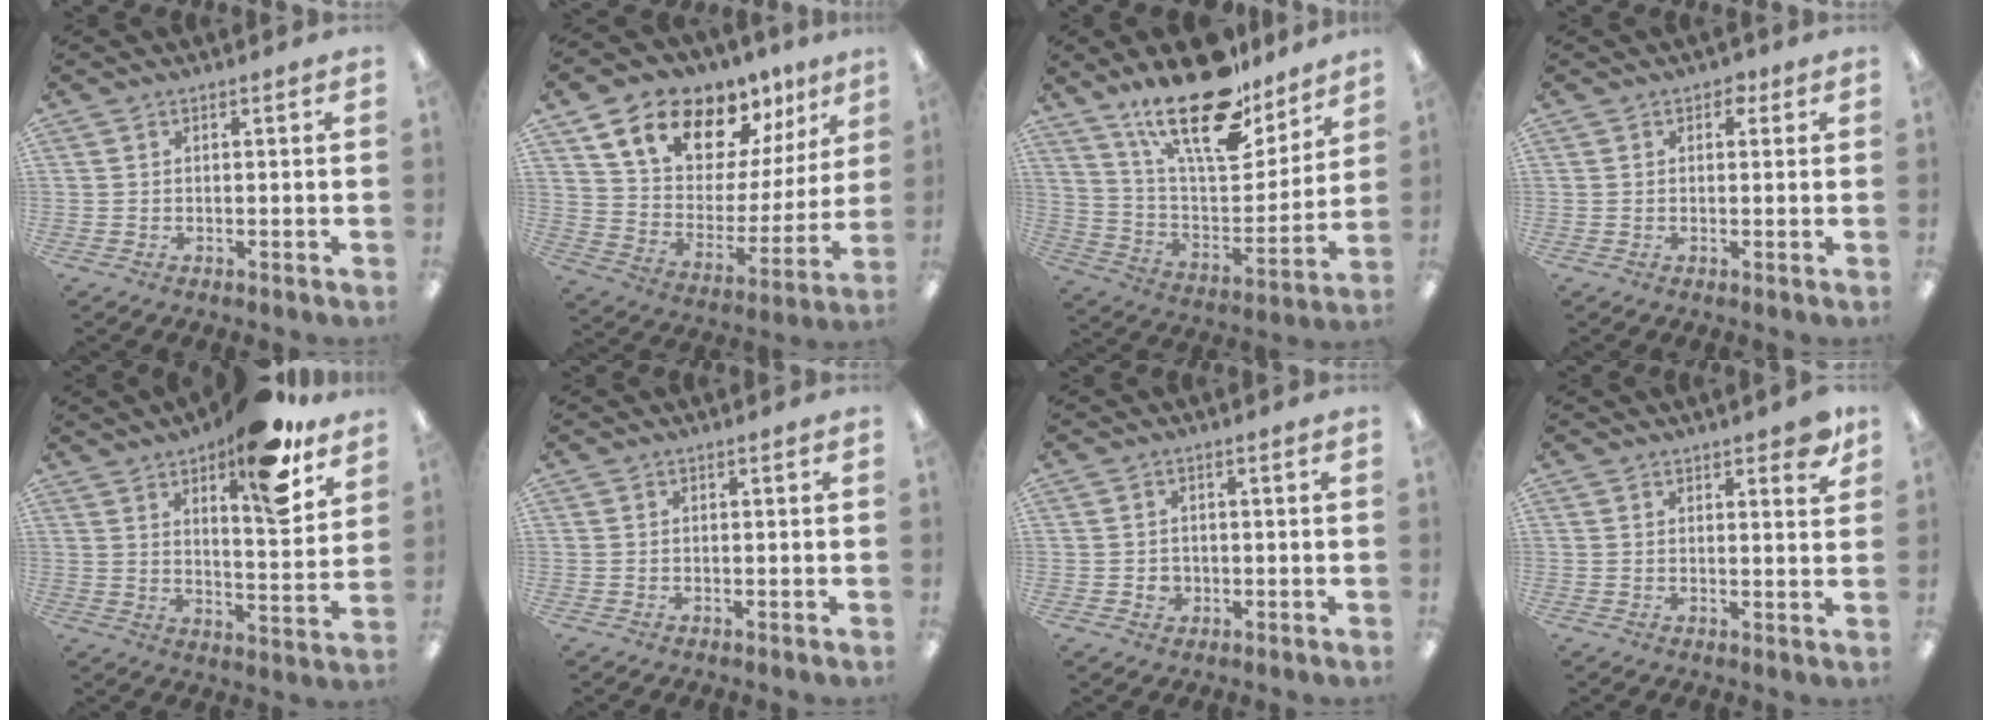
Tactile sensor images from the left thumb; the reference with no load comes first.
{"total": 15.3, "force": [12.2, 7.5, 5.3], "torque": [-0.111, -0.090, 0.221]}
{"total": 24.5, "force": [17.6, 9.4, 14.2], "torque": [-0.227, -0.106, 0.301]}
{"total": 2.1, "force": [1.0, 1.5, 1.1], "torque": [-0.007, -0.001, 0.014]}
{"total": 16.5, "force": [11.2, 5.1, 11.0], "torque": [-0.151, -0.068, 0.177]}
{"total": 0.0}
{"total": 2.4, "force": [-0.2, 2.3, 0.9], "torque": [-0.010, 0.001, -0.006]}
{"total": 4.4, "force": [3.3, 1.5, 2.5], "torque": [-0.024, -0.015, 0.052]}